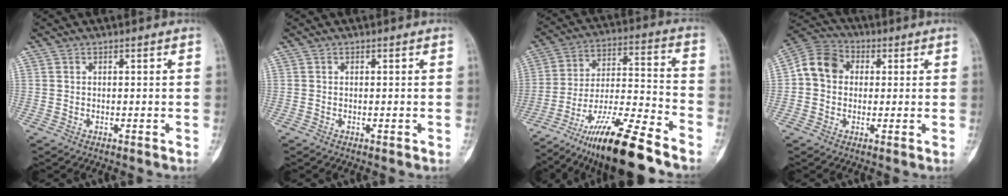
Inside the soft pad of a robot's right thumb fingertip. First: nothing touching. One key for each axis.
{"total": 0.0}
{"total": 19.0, "fx": -14.1, "fy": 2.9, "fz": 12.4, "tx": -0.240, "ty": 0.067, "tz": -0.247}
{"total": 8.8, "fx": 0.7, "fy": 7.4, "fz": 4.8, "tx": -0.073, "ty": 0.024, "tz": -0.001}